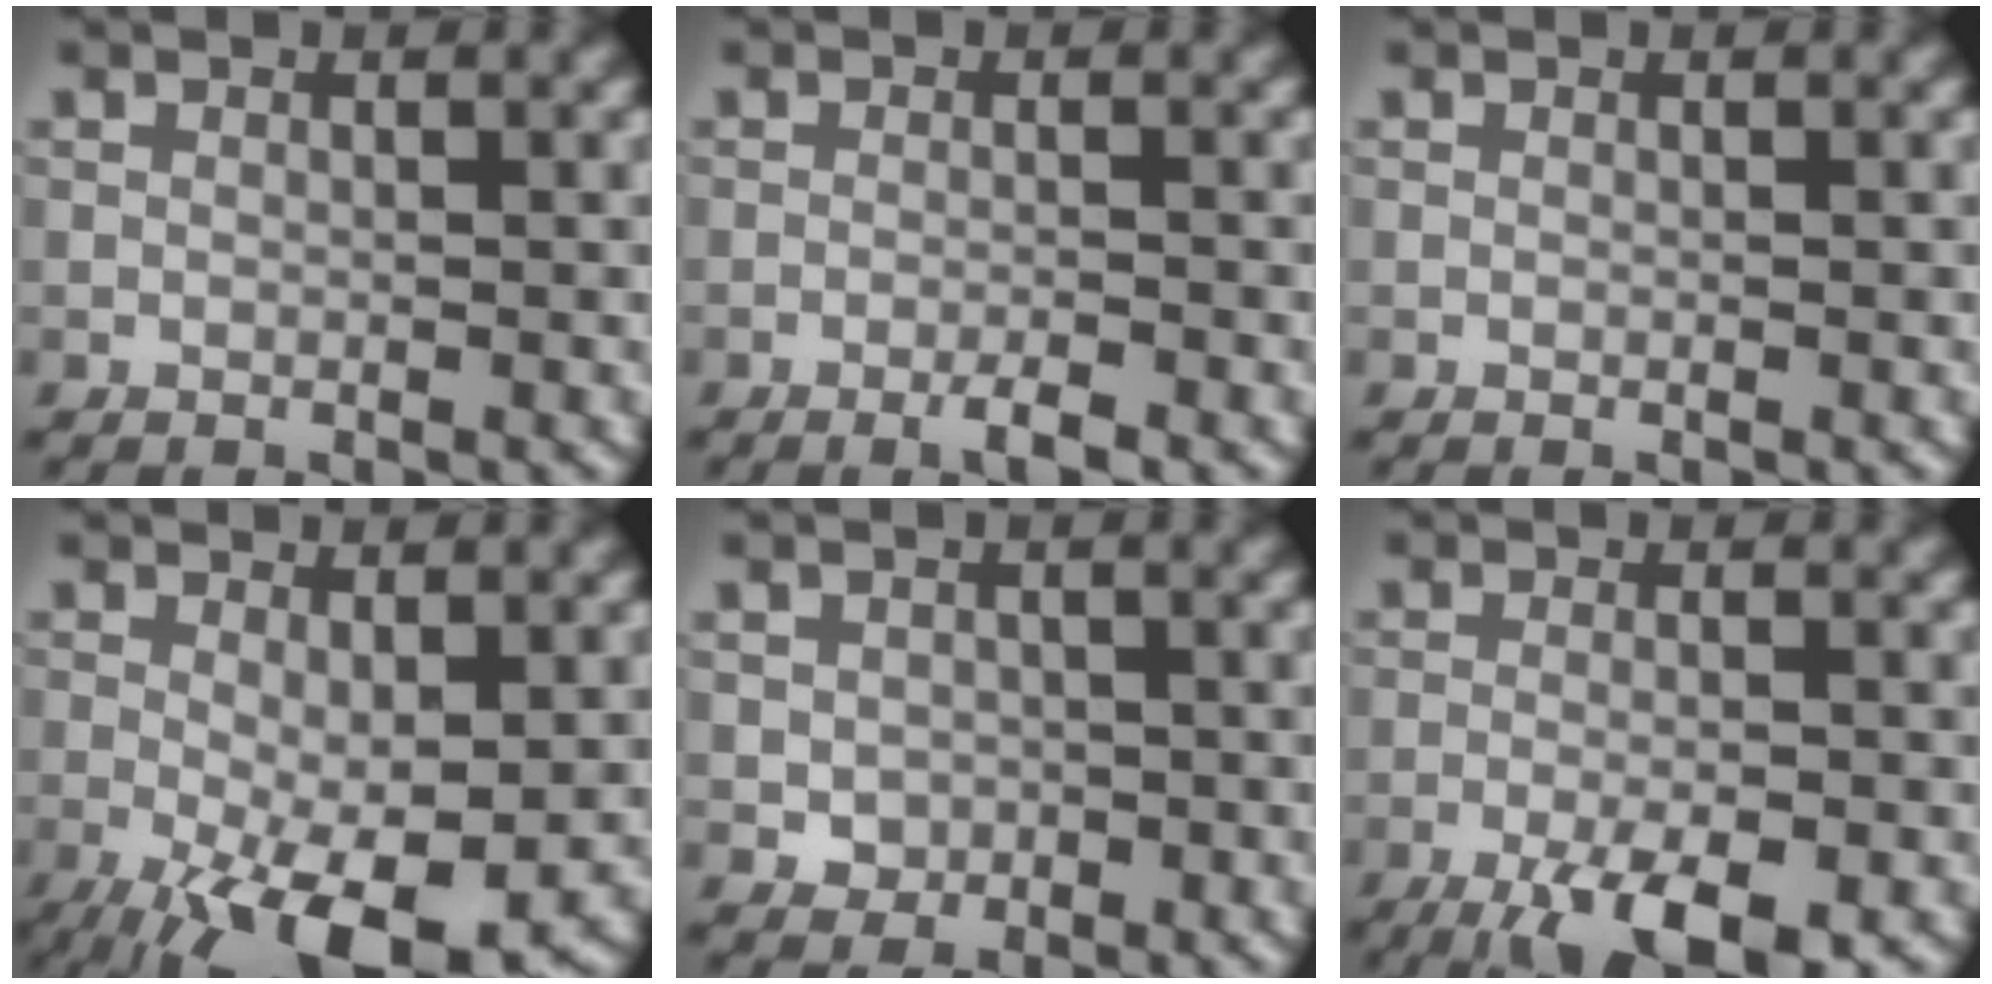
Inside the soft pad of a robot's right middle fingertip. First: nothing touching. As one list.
[{"total": 1.8, "force": [-1.1, 0.2, 1.4], "torque": [-0.022, 0.001, -0.022]}, {"total": 0.0}, {"total": 9.1, "force": [-3.4, 3.2, 7.8], "torque": [-0.146, -0.023, -0.042]}, {"total": 2.1, "force": [-0.4, 1.8, 1.0], "torque": [-0.015, -0.005, -0.010]}, {"total": 7.2, "force": [-4.3, 1.9, 5.4], "torque": [-0.090, -0.017, -0.070]}]